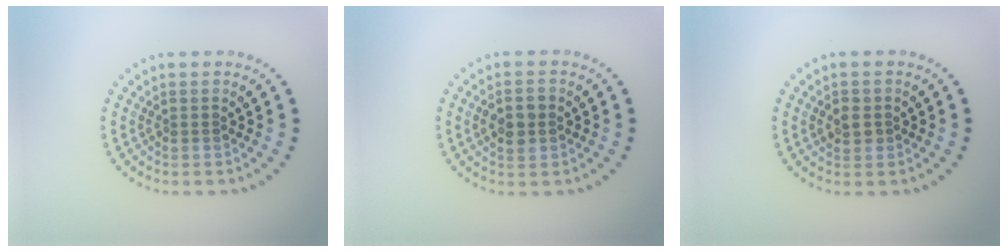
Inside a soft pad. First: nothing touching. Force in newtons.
{"total": 2.8, "press": 2.8, "slide": 0.1}
{"total": 1.6, "press": 1.6, "slide": 0.3}